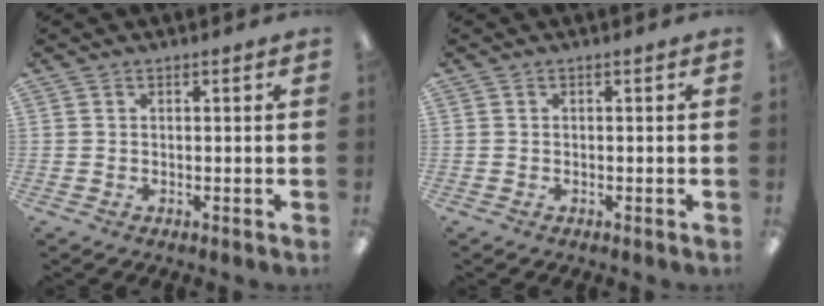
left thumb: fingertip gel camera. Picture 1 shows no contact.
{"total": 0.0}